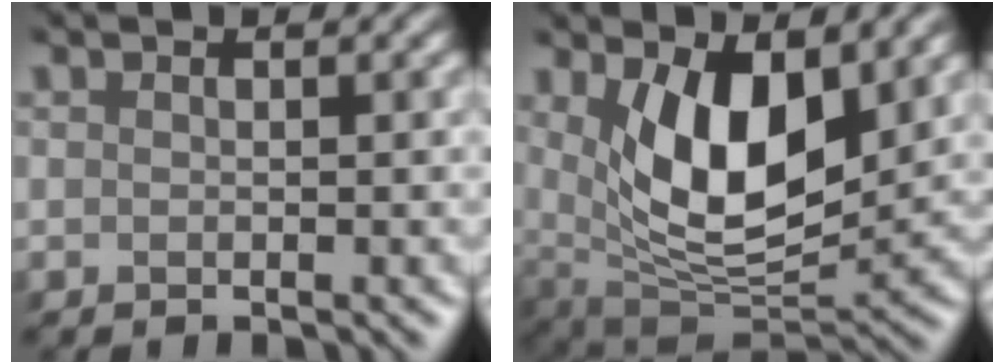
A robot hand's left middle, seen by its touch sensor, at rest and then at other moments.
{"total": 8.8, "force": [2.5, 4.2, 7.3], "torque": [-0.141, -0.019, 0.044]}